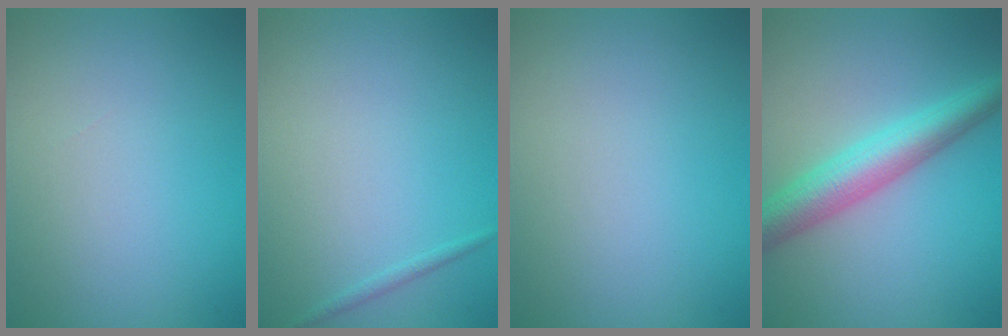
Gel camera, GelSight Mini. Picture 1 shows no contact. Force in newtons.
{"total": 0.6, "press": 0.6, "slide": 0.0}
{"total": 0.0}
{"total": 5.3, "press": 5.3, "slide": 0.0}